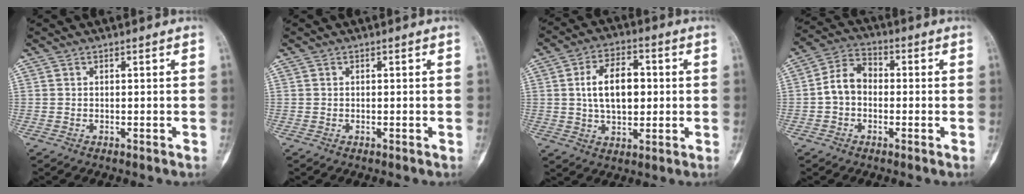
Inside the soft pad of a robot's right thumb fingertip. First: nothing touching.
{"total": 0.0}
{"total": 11.5, "force": [1.2, 6.8, 9.1], "torque": [-0.140, 0.007, 0.021]}
{"total": 7.2, "force": [-0.8, 5.4, 4.7], "torque": [-0.074, 0.028, -0.030]}